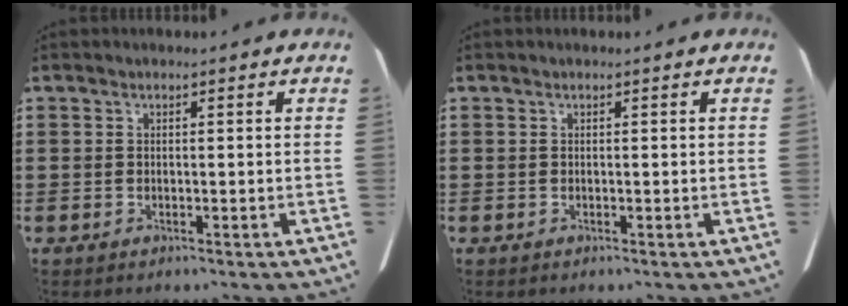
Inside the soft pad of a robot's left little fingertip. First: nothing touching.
{"total": 0.0}